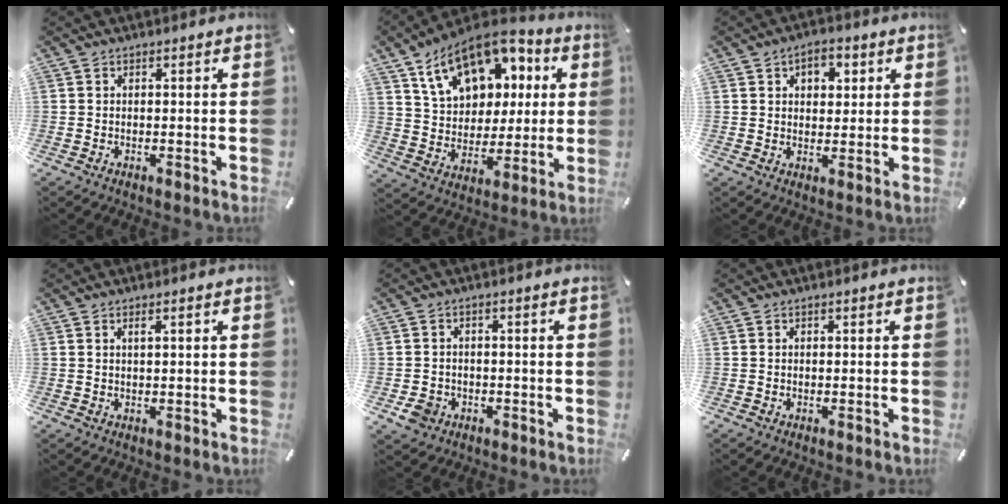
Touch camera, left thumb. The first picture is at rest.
{"total": 16.8, "force": [9.0, 11.4, 8.5], "torque": [-0.152, -0.032, 0.168]}
{"total": 4.8, "force": [1.9, 3.7, 2.5], "torque": [-0.025, 0.000, 0.025]}
{"total": 1.3, "force": [0.5, 0.2, 1.2], "torque": [-0.023, 0.001, 0.008]}
{"total": 4.5, "force": [-1.9, 3.7, 1.7], "torque": [-0.039, 0.006, -0.036]}
{"total": 0.0}